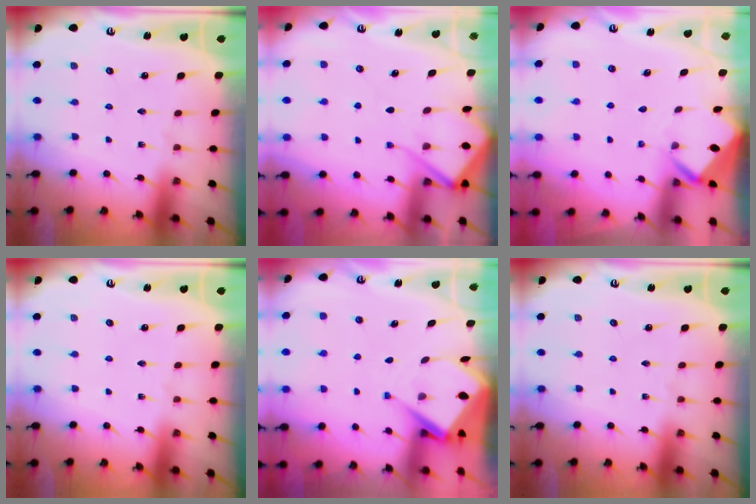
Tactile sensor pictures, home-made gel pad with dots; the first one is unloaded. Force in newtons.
{"total": 6.4, "press": 6.3, "slide": 0.8}
{"total": 3.2, "press": 3.2, "slide": 0.1}
{"total": 0.0}
{"total": 8.4, "press": 8.3, "slide": 0.7}
{"total": 0.0}